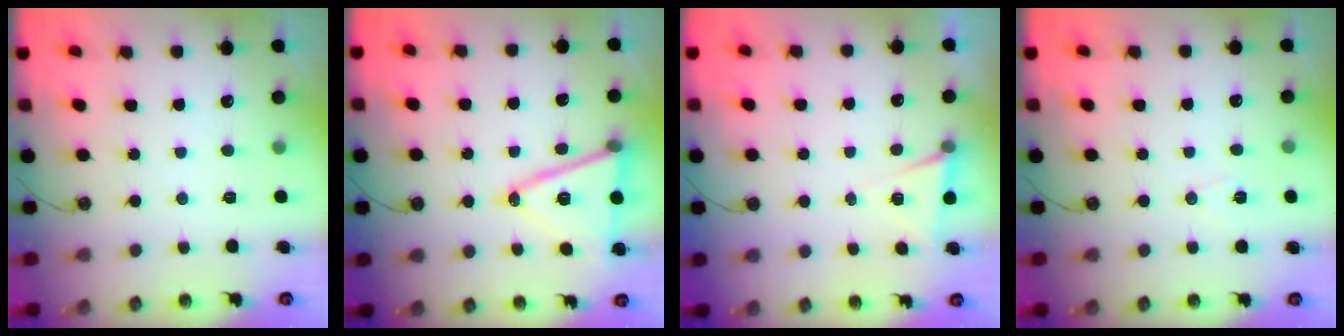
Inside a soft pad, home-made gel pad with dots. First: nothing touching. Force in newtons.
{"total": 15.1, "press": 14.6, "slide": 3.8}
{"total": 5.4, "press": 2.9, "slide": 4.5}
{"total": 5.4, "press": 4.0, "slide": 3.6}